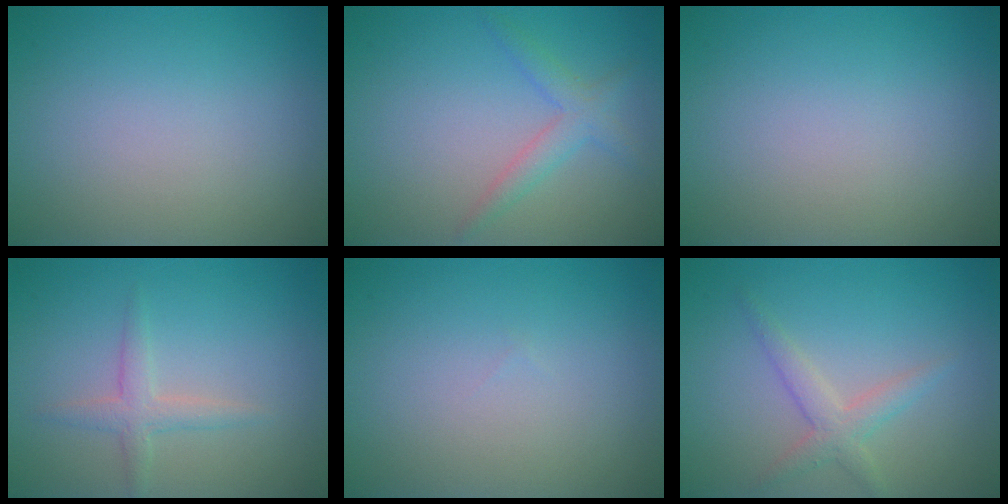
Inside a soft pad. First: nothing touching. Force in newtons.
{"total": 2.2, "press": 2.2, "slide": 0.1}
{"total": 0.0}
{"total": 1.9, "press": 1.9, "slide": 0.1}
{"total": 0.0}
{"total": 2.3, "press": 2.3, "slide": 0.1}